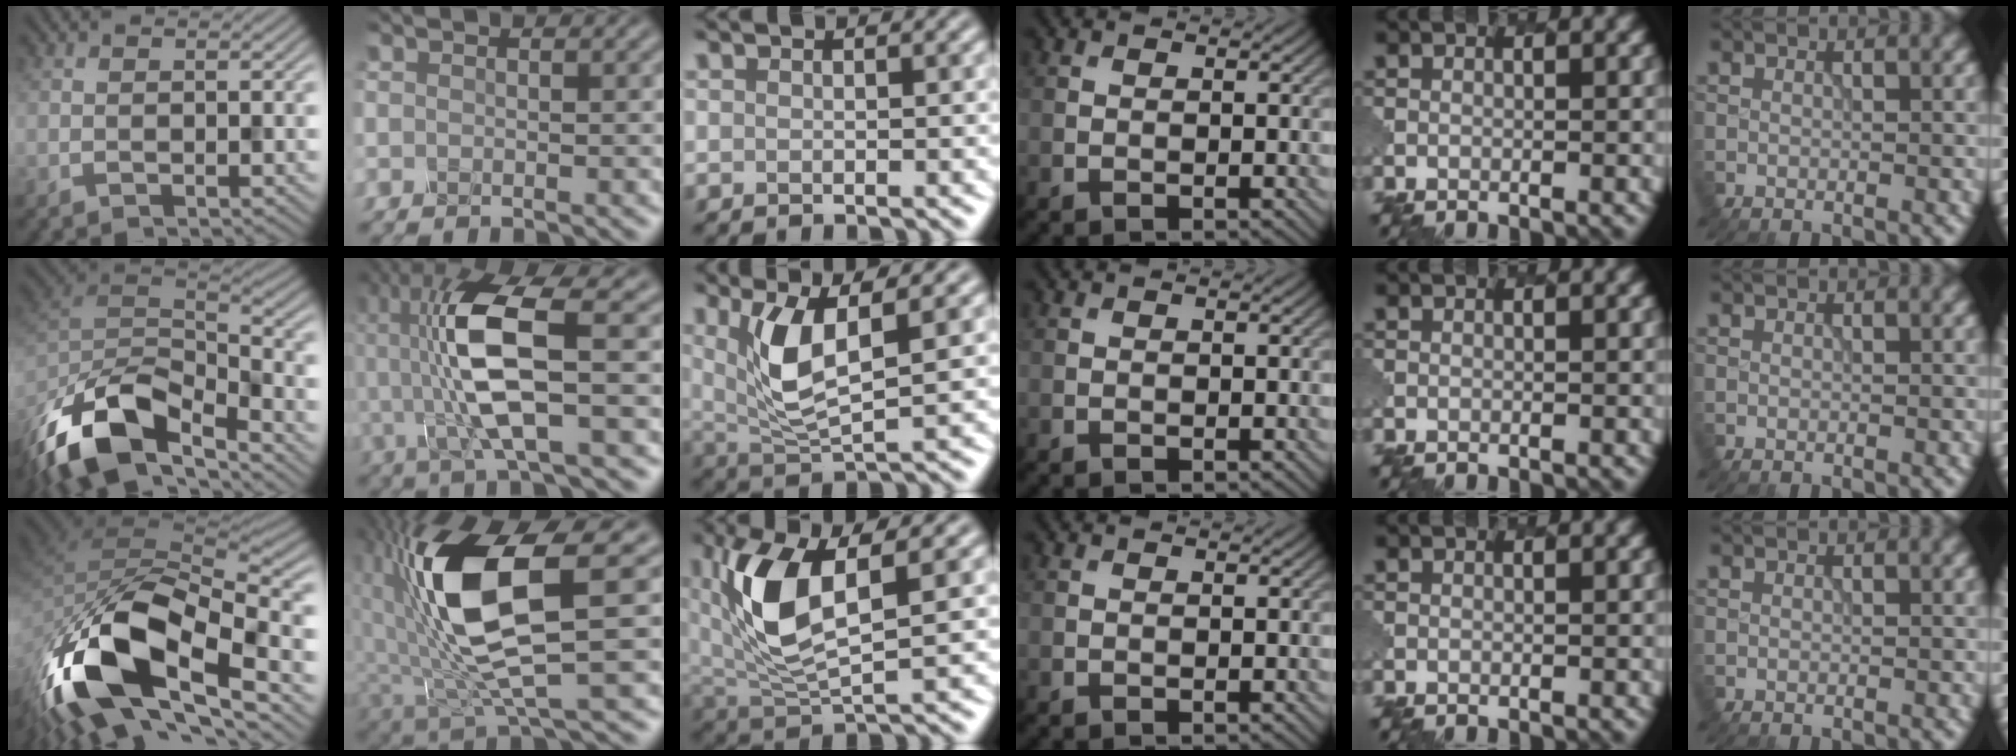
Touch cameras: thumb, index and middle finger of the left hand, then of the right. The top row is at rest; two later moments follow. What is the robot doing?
{"motion": "twist", "object": "rubiks cube"}